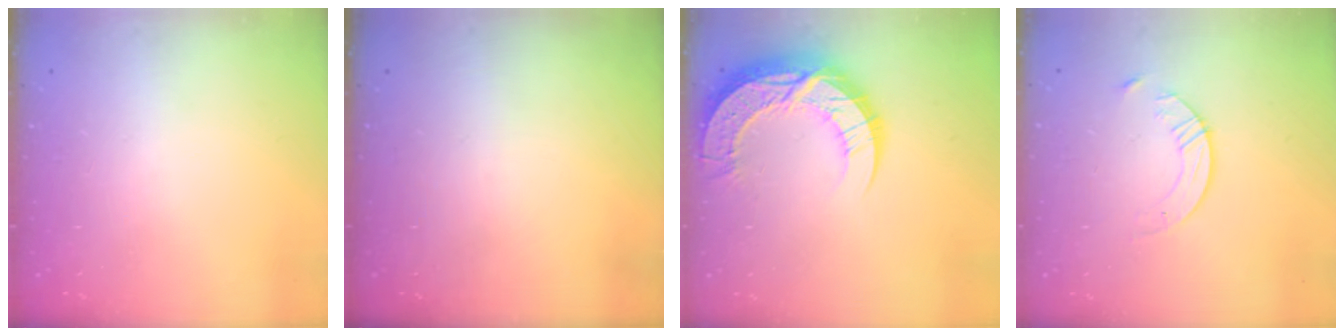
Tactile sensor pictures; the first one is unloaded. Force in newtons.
{"total": 0.0}
{"total": 16.5, "press": 16.5, "slide": 1.2}
{"total": 5.6, "press": 5.6, "slide": 0.7}